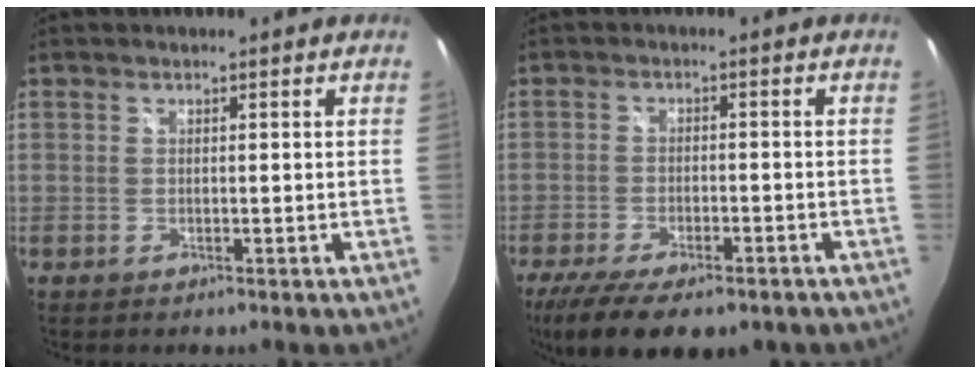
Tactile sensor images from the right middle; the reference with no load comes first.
{"total": 14.3, "force": [-10.2, 5.2, 8.5], "torque": [-0.186, -0.049, -0.159]}